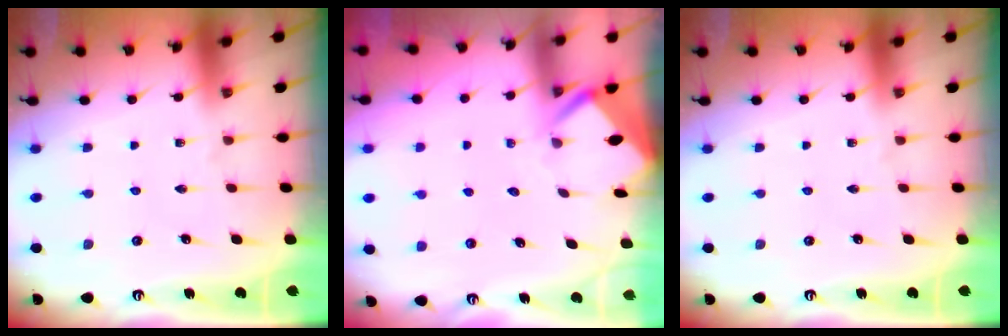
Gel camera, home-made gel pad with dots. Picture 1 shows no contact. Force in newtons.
{"total": 2.3, "press": 2.3, "slide": 0.2}
{"total": 0.0}